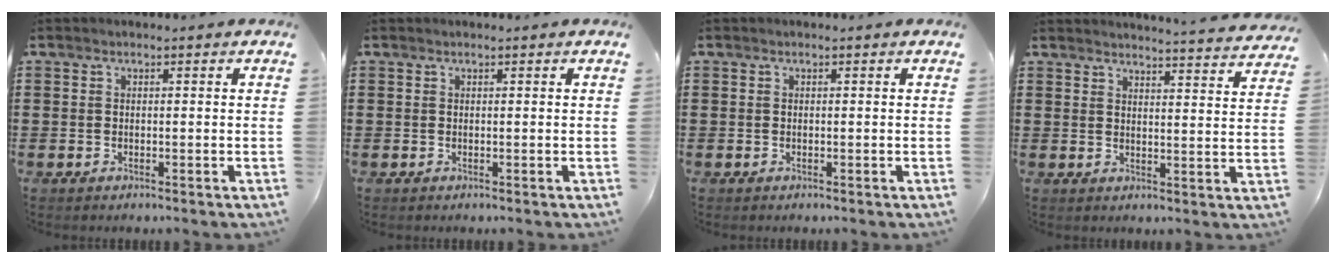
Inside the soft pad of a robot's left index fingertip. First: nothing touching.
{"total": 0.0}
{"total": 0.0}
{"total": 3.7, "force": [3.6, -0.8, 0.2], "torque": [-0.011, -0.030, 0.061]}